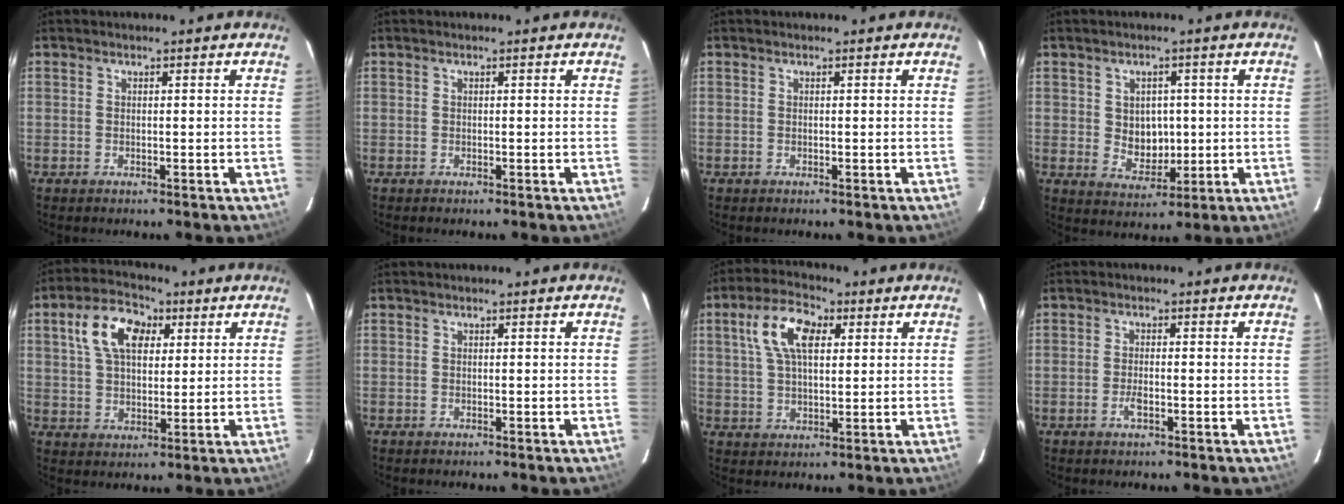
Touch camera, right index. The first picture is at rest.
{"total": 0.0}
{"total": 0.0}
{"total": 6.2, "force": [0.5, 5.0, 3.5], "torque": [-0.059, 0.003, 0.020]}
{"total": 10.9, "force": [4.1, 6.6, 7.6], "torque": [-0.149, 0.033, 0.069]}
{"total": 0.0}
{"total": 9.8, "force": [3.4, 5.0, 7.8], "torque": [-0.152, 0.026, 0.062]}
{"total": 2.3, "force": [-1.0, 0.6, 1.9], "torque": [-0.041, -0.001, -0.018]}